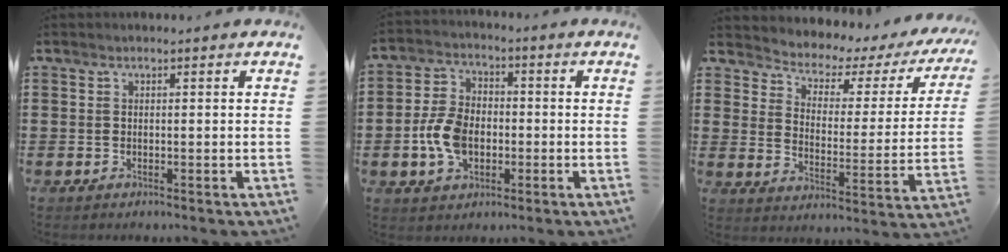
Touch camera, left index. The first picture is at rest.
{"total": 7.8, "force": [-1.6, 5.3, 5.5], "torque": [-0.141, 0.001, -0.037]}
{"total": 2.7, "force": [2.2, 1.4, 0.9], "torque": [-0.037, -0.026, 0.026]}